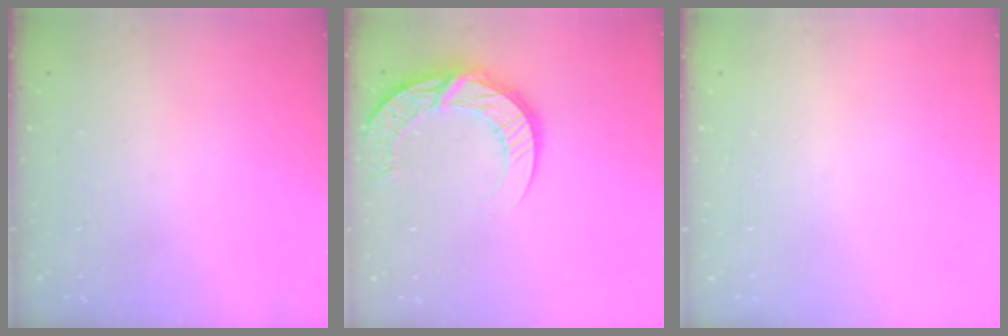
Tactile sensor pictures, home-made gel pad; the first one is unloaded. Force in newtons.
{"total": 13.9, "press": 13.8, "slide": 1.4}
{"total": 0.0}